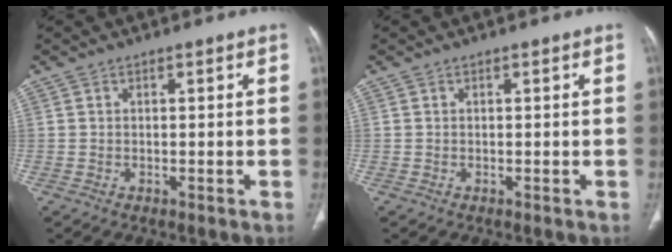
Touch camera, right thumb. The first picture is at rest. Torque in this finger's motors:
{"motor_torque": [0.00, 0.00, -0.12, 0.12, 0.00]}